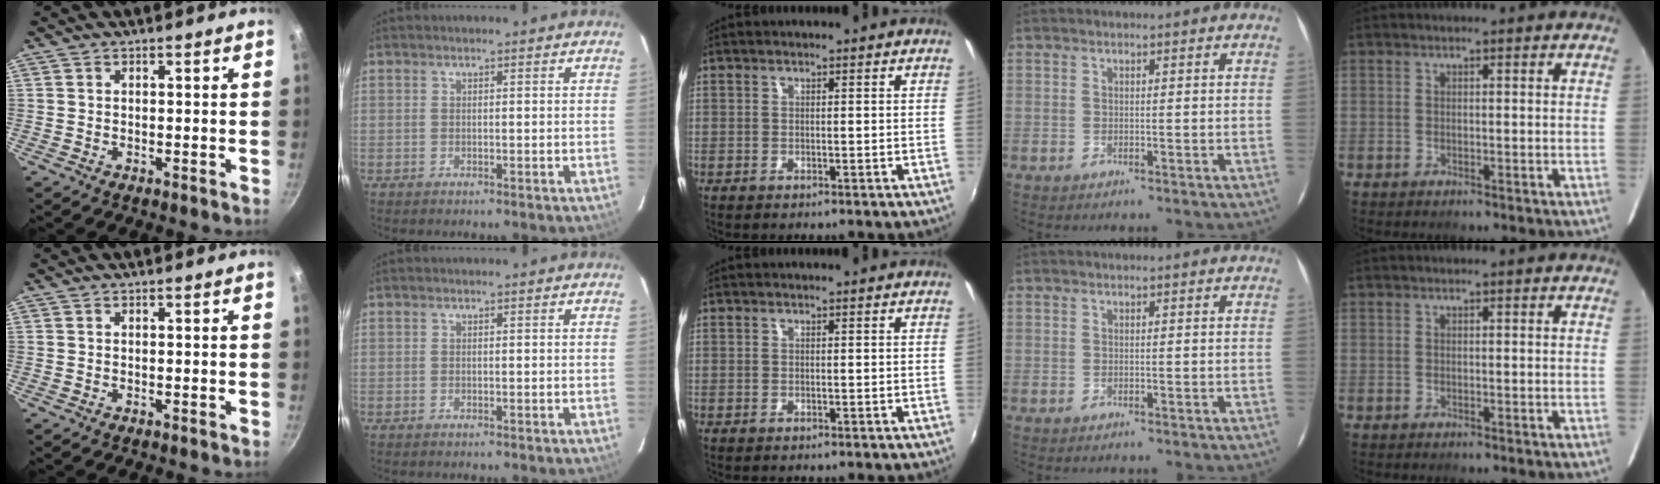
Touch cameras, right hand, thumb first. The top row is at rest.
{}